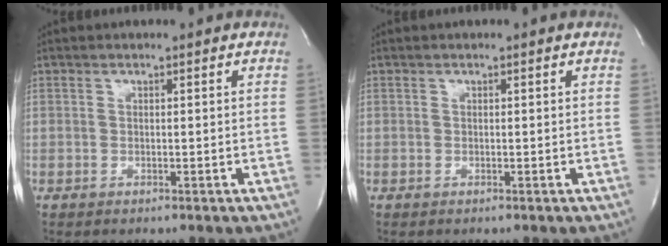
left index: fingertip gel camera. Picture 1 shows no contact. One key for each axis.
{"total": 0.0}